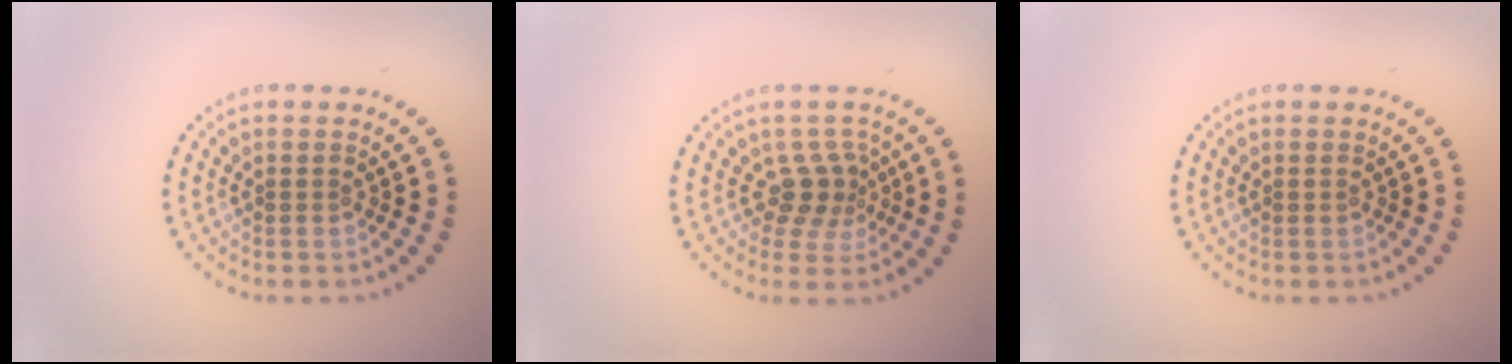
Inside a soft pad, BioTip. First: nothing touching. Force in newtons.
{"total": 2.6, "press": 1.8, "slide": 1.8}
{"total": 0.0}